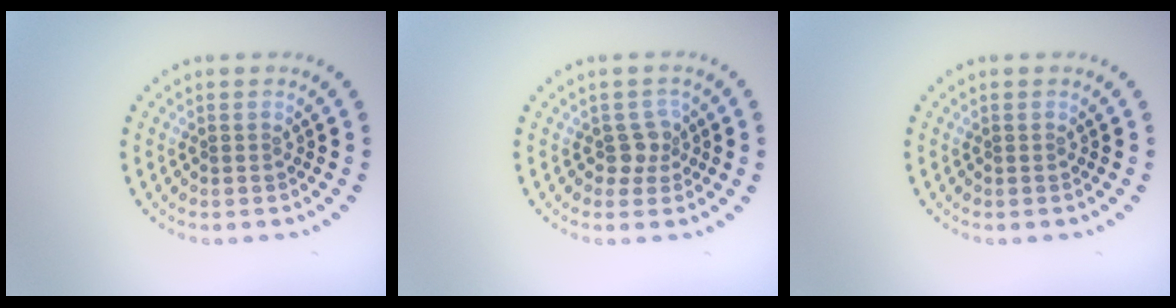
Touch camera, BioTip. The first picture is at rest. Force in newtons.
{"total": 1.7, "press": 1.4, "slide": 1.0}
{"total": 0.0}